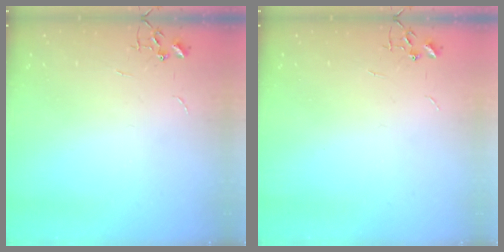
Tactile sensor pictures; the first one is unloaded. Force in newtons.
{"total": 0.0}